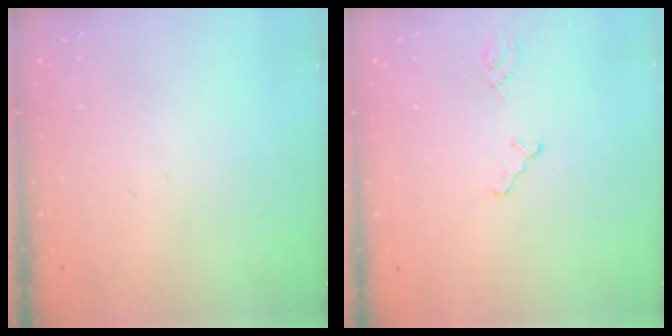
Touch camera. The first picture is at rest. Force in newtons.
{"total": 2.2, "press": 2.2, "slide": 0.4}